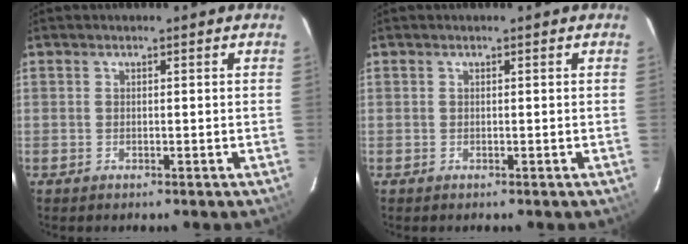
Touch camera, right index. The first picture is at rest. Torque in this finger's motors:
{"motor_torque": [0.00, 0.02, -0.04, -0.01]}